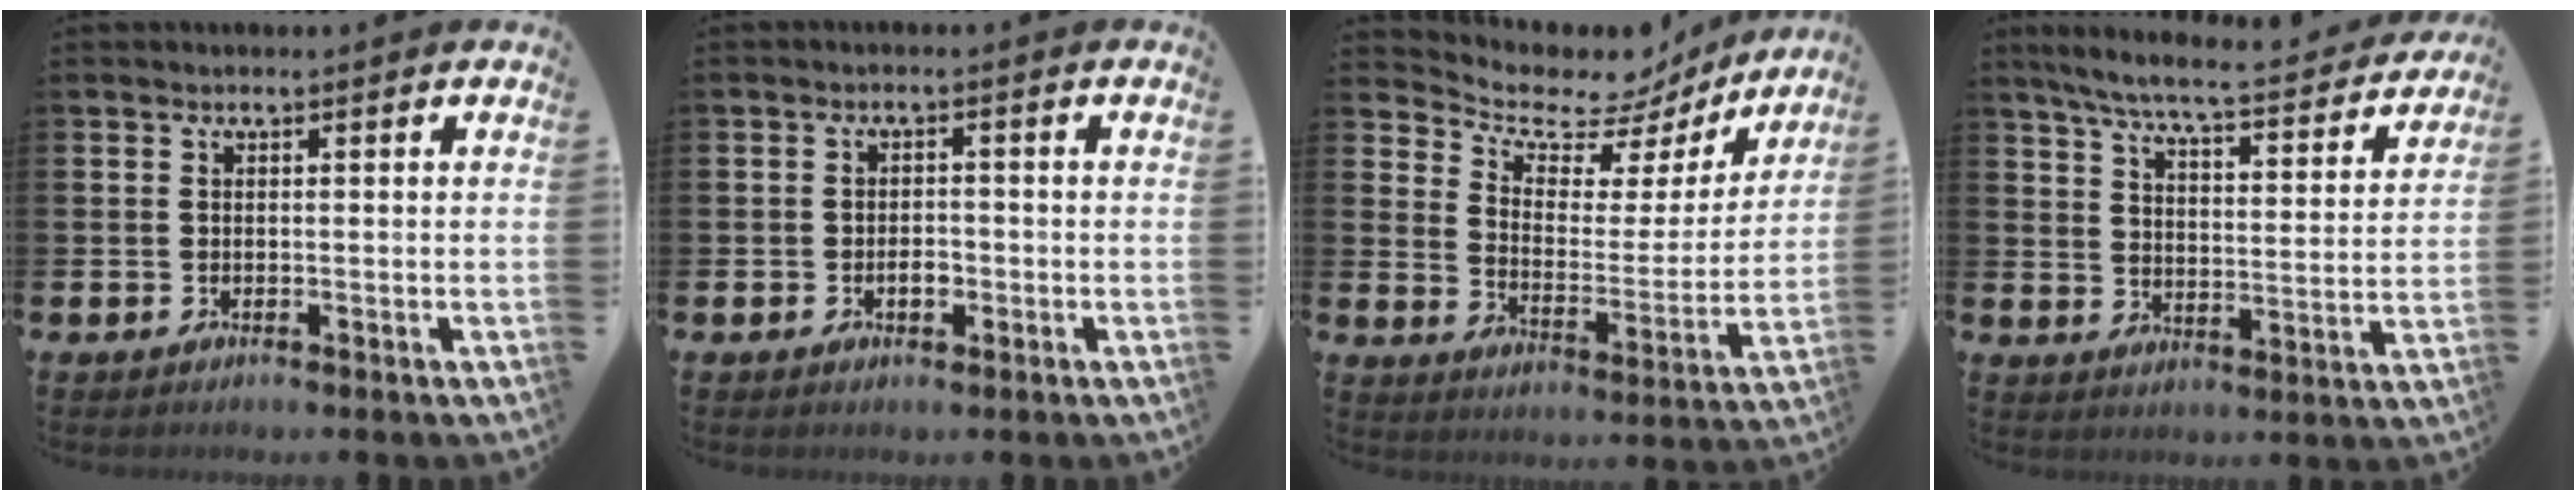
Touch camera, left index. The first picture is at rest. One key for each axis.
{"total": 2.0, "fx": -0.7, "fy": 1.2, "fz": 1.4, "tx": -0.018, "ty": -0.001, "tz": -0.016}
{"total": 7.9, "fx": 6.8, "fy": 3.2, "fz": 2.3, "tx": -0.073, "ty": -0.055, "tz": 0.113}
{"total": 6.3, "fx": 5.6, "fy": 0.3, "fz": 2.9, "tx": -0.085, "ty": -0.041, "tz": 0.090}